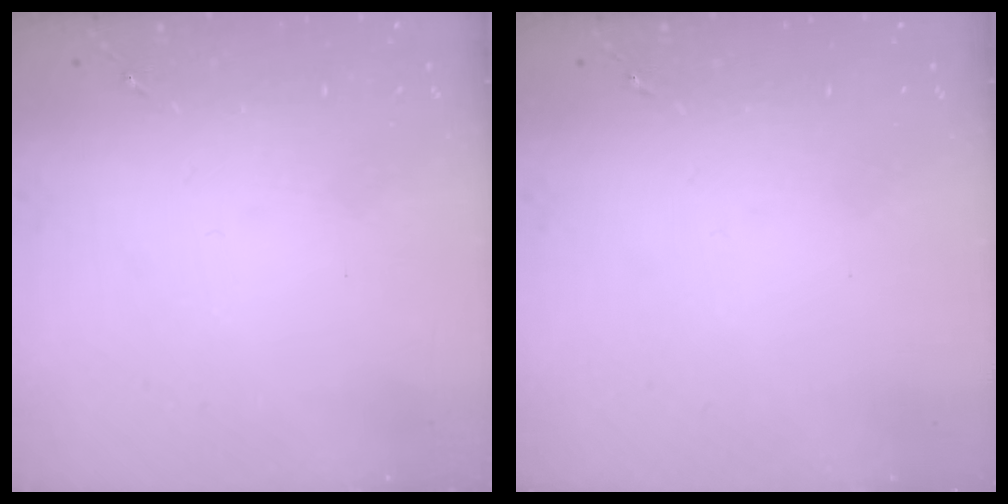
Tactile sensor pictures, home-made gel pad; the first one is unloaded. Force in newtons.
{"total": 0.0}